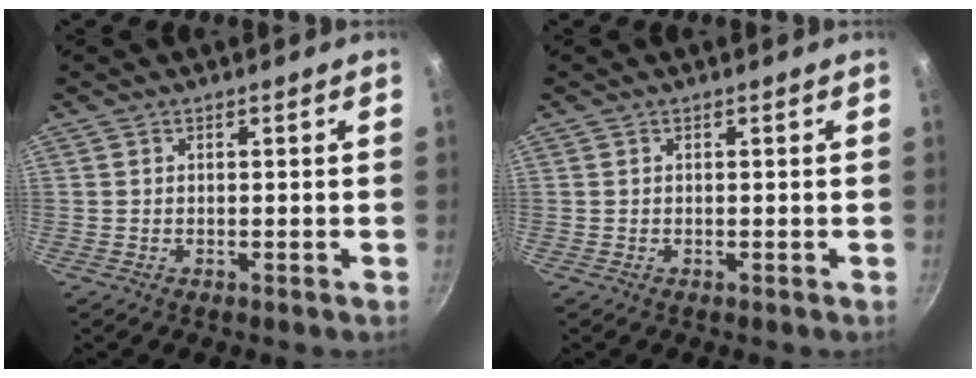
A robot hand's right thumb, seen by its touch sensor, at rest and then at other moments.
{"total": 0.0}